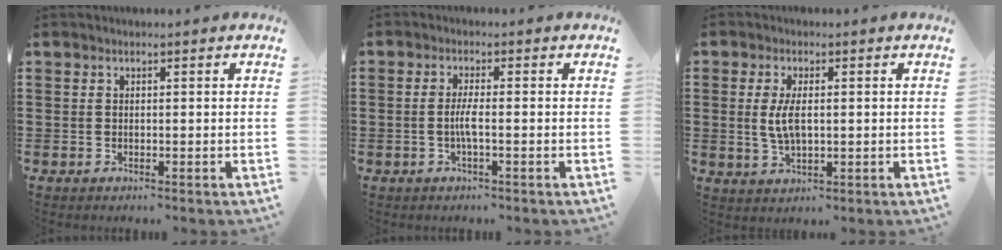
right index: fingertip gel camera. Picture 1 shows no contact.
{"total": 2.7, "force": [-0.7, 0.1, 2.6], "torque": [-0.063, -0.008, -0.017]}
{"total": 4.6, "force": [0.4, 1.9, 4.1], "torque": [-0.095, -0.001, 0.001]}